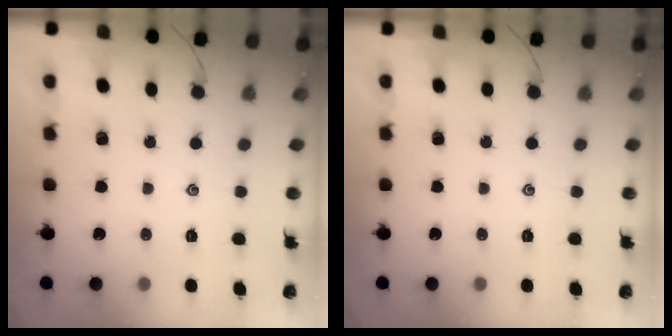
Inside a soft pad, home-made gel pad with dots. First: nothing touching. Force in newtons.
{"total": 0.0}